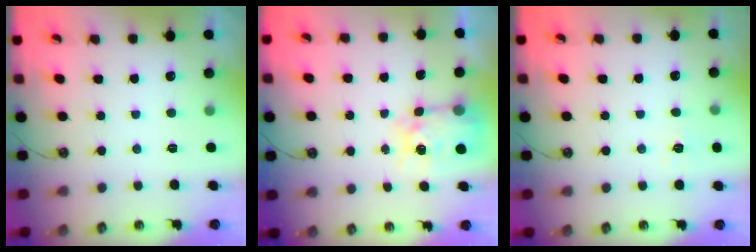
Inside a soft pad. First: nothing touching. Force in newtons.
{"total": 7.3, "press": 7.3, "slide": 1.0}
{"total": 5.5, "press": 5.5, "slide": 0.5}